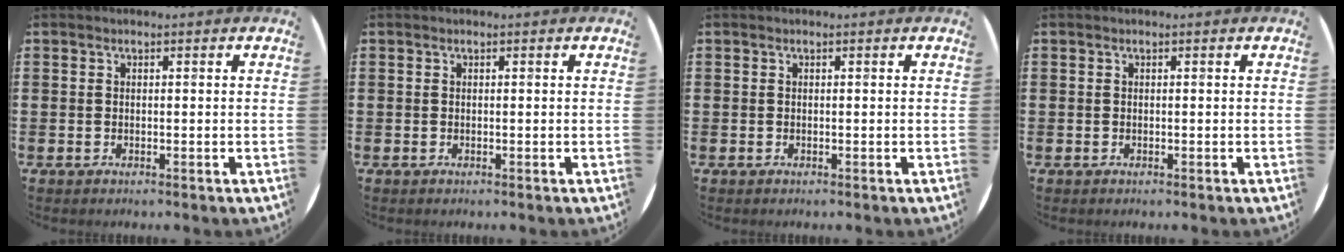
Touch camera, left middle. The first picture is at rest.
{"total": 0.0}
{"total": 0.0}
{"total": 0.0}